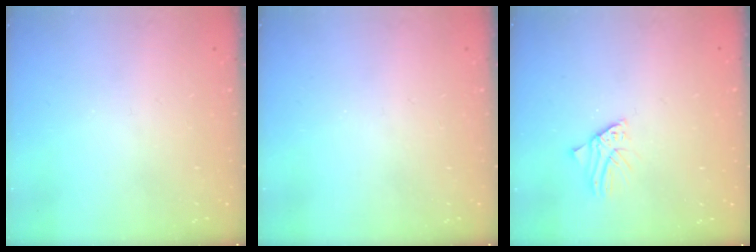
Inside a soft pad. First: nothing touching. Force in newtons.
{"total": 0.0}
{"total": 1.6, "press": 1.6, "slide": 0.2}